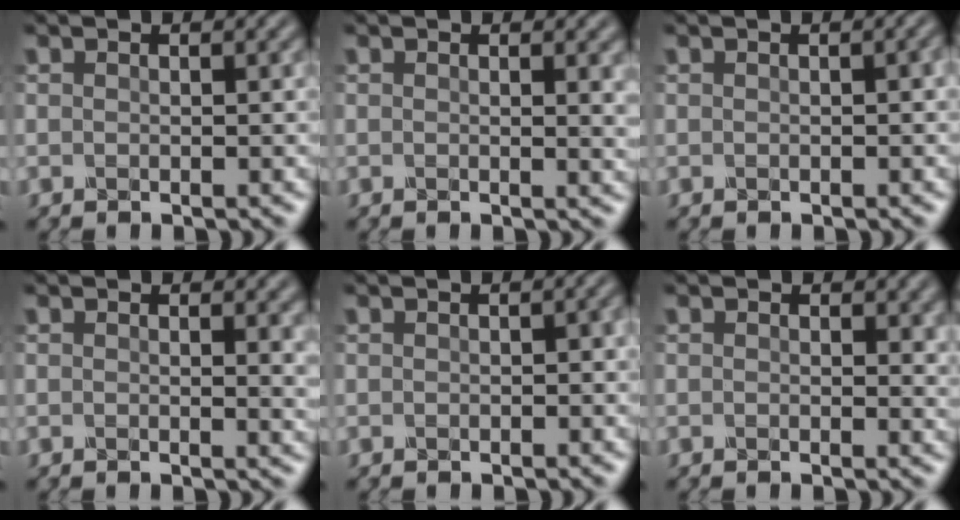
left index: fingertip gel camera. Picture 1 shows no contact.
{"total": 2.0, "force": [0.2, 0.8, 1.8], "torque": [-0.027, -0.005, 0.001]}
{"total": 1.5, "force": [-0.2, 0.8, 1.3], "torque": [-0.002, 0.008, -0.011]}
{"total": 2.4, "force": [0.2, 1.0, 2.1], "torque": [-0.031, -0.005, 0.000]}
{"total": 0.9, "force": [-0.4, 0.3, 0.7], "torque": [-0.006, 0.005, -0.004]}
{"total": 1.9, "force": [0.2, 1.1, 1.5], "torque": [-0.026, -0.004, 0.002]}